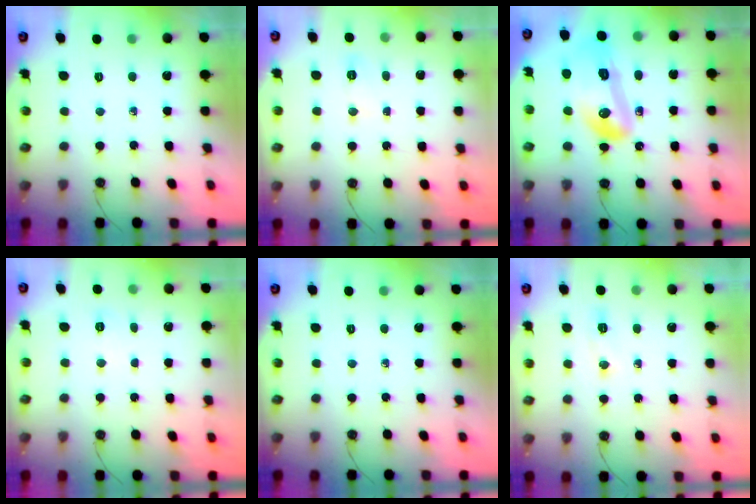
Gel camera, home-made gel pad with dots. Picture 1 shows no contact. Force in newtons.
{"total": 7.1, "press": 7.0, "slide": 0.8}
{"total": 16.6, "press": 16.5, "slide": 2.2}
{"total": 3.4, "press": 3.2, "slide": 1.0}
{"total": 0.0}
{"total": 4.2, "press": 4.1, "slide": 0.5}